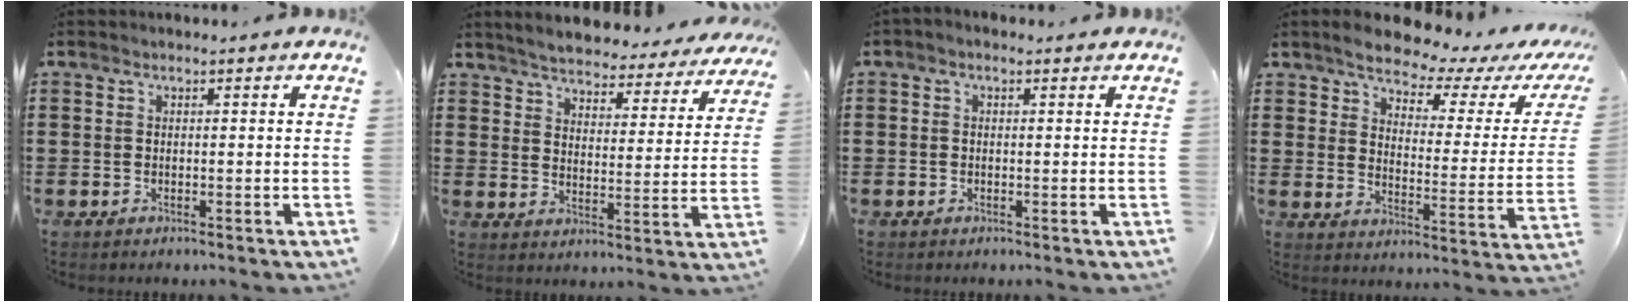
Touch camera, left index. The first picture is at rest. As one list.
[{"total": 4.6, "force": [4.6, 0.1, 0.6], "torque": [-0.037, -0.035, 0.075]}, {"total": 0.8, "force": [-0.2, 0.7, 0.3], "torque": [-0.008, 0.004, -0.005]}, {"total": 5.6, "force": [5.2, 1.0, 1.8], "torque": [-0.057, -0.036, 0.086]}]